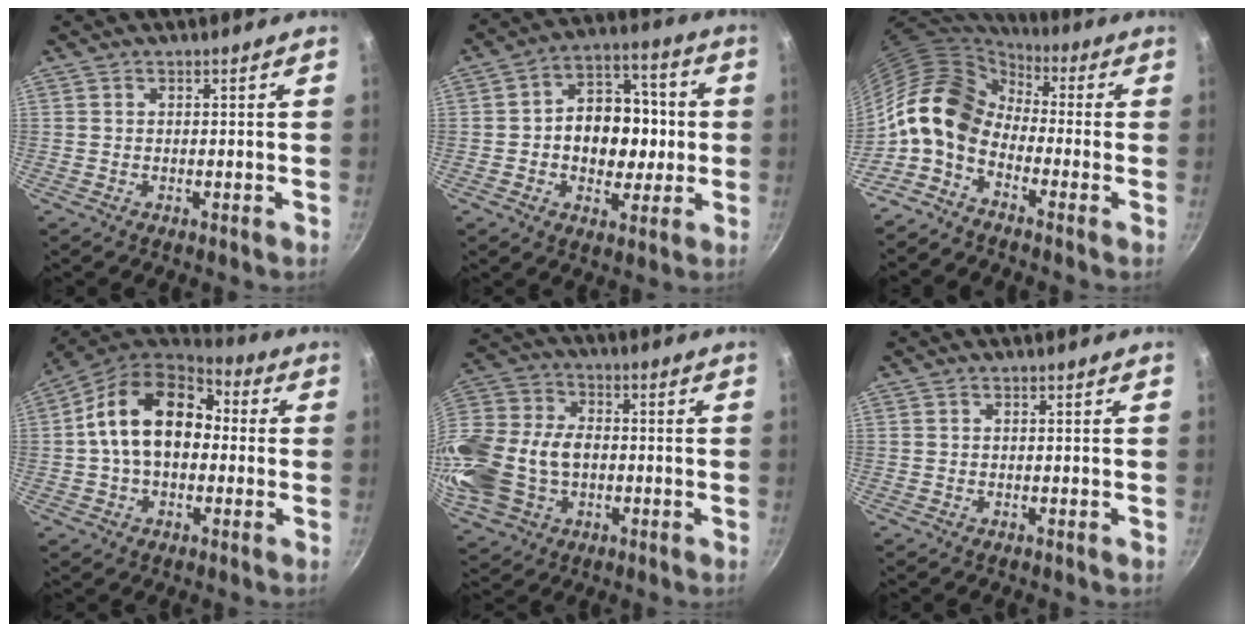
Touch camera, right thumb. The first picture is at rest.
{"total": 14.8, "force": [-0.5, 11.0, 9.9], "torque": [-0.096, 0.025, -0.017]}
{"total": 11.7, "force": [-2.1, 8.1, 8.2], "torque": [-0.121, 0.038, -0.063]}
{"total": 17.3, "force": [0.9, 11.9, 12.6], "torque": [-0.178, 0.038, -0.002]}
{"total": 23.2, "force": [-3.1, 17.1, 15.4], "torque": [-0.344, 0.039, -0.051]}
{"total": 0.0}